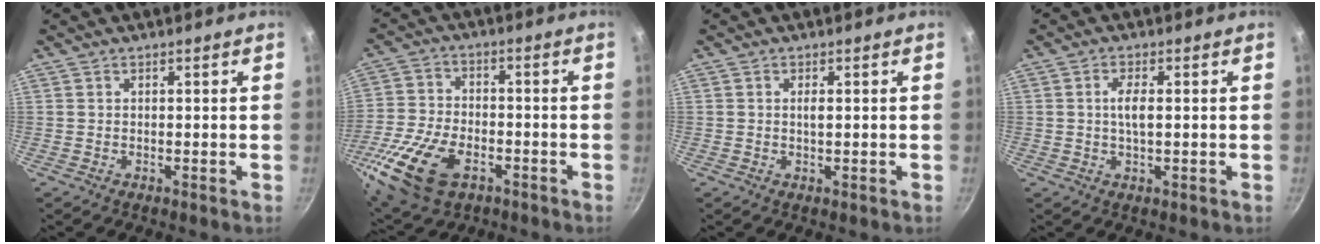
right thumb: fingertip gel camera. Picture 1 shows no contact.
{"total": 18.1, "force": [-7.8, 10.9, 12.2], "torque": [-0.253, 0.015, -0.143]}
{"total": 1.3, "force": [0.1, 0.3, 1.3], "torque": [-0.023, -0.001, 0.002]}
{"total": 3.5, "force": [0.2, 1.1, 3.3], "torque": [-0.069, 0.002, 0.001]}